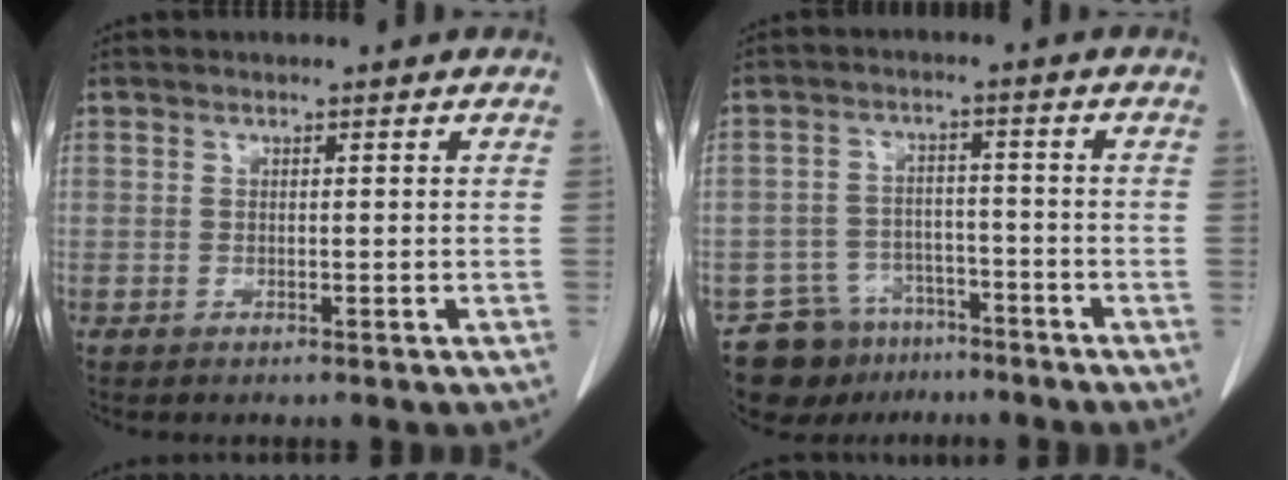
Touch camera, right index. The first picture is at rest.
{"total": 8.5, "force": [-6.4, 5.6, 0.8], "torque": [-0.016, 0.022, -0.099]}